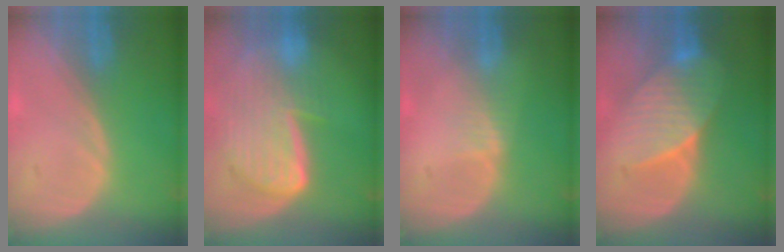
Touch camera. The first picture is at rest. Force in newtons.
{"total": 9.1, "press": 8.0, "slide": 4.3}
{"total": 1.3, "press": 1.3, "slide": 0.2}
{"total": 7.2, "press": 7.1, "slide": 1.1}